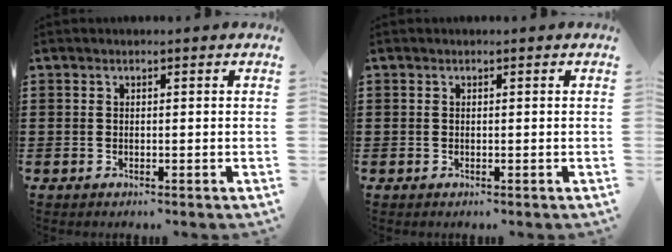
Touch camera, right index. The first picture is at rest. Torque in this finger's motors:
{"motor_torque": [0.00, 0.00, 0.00, 0.00]}